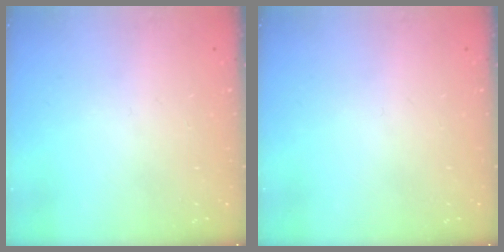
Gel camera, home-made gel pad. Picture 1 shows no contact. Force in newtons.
{"total": 0.0}